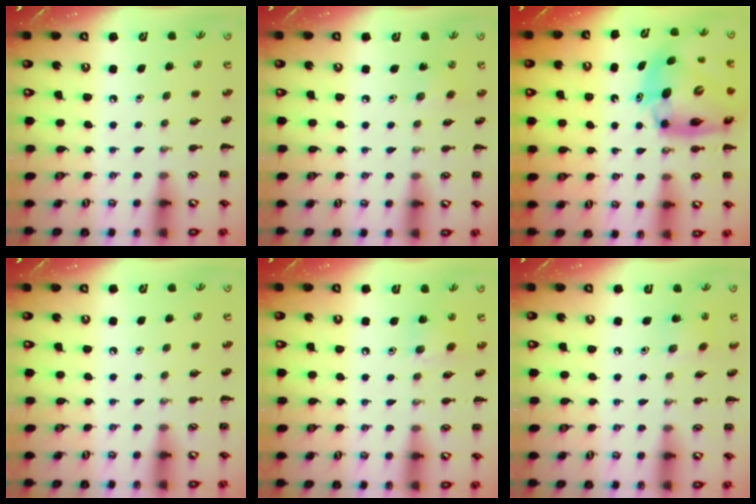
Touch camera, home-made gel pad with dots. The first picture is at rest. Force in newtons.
{"total": 2.9, "press": 2.8, "slide": 0.9}
{"total": 12.3, "press": 12.0, "slide": 2.6}
{"total": 0.0}
{"total": 7.5, "press": 7.3, "slide": 1.8}
{"total": 1.6, "press": 1.5, "slide": 0.6}